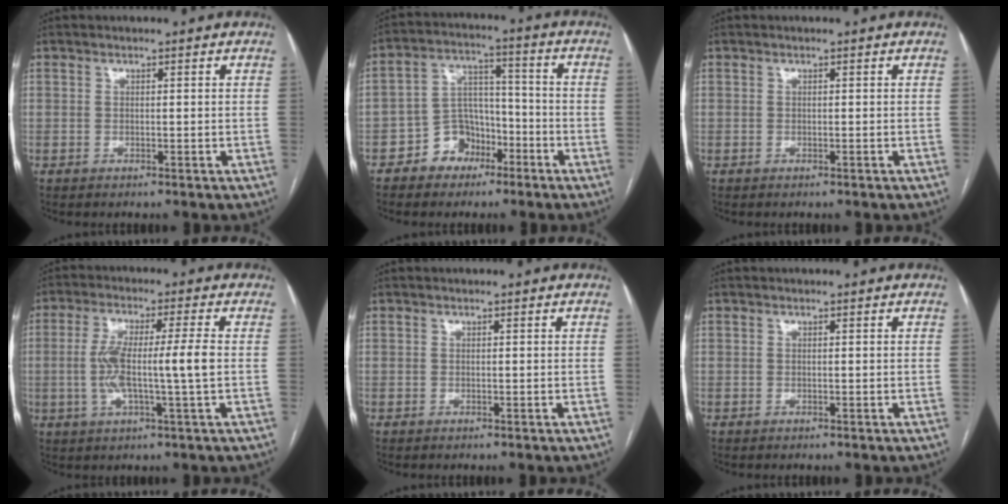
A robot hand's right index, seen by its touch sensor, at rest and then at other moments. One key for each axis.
{"total": 7.7, "fx": -4.5, "fy": 5.8, "fz": 2.5, "tx": -0.047, "ty": 0.028, "tz": -0.073}
{"total": 0.0}
{"total": 9.2, "fx": -0.5, "fy": 0.0, "fz": 9.2, "tx": -0.180, "ty": 0.007, "tz": -0.013}
{"total": 0.0}
{"total": 0.0}